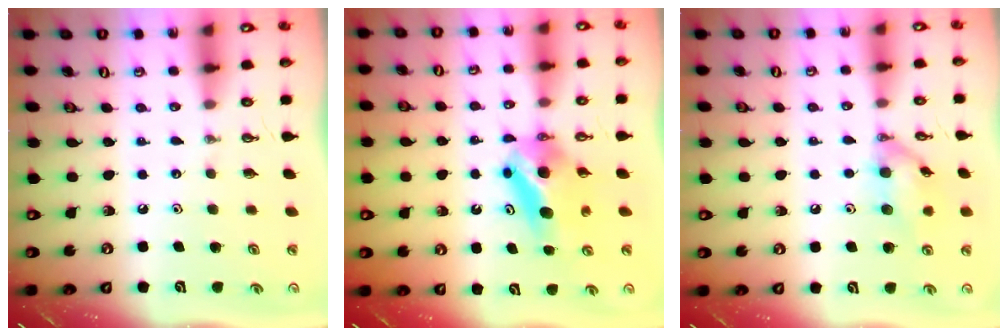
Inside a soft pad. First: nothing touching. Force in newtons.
{"total": 8.5, "press": 5.4, "slide": 6.5}
{"total": 11.6, "press": 11.6, "slide": 0.4}